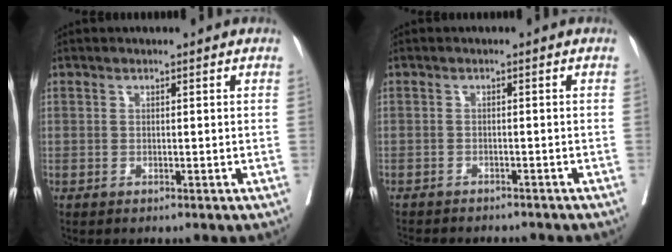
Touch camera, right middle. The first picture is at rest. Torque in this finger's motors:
{"motor_torque": [0.97, -1.17, 0.08, 0.03]}